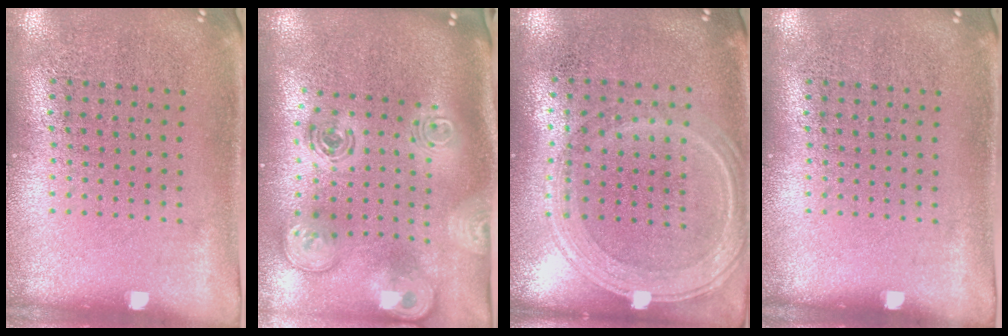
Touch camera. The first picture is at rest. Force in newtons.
{"total": 2.9, "press": 2.0, "slide": 2.1}
{"total": 1.2, "press": 1.1, "slide": 0.5}
{"total": 0.0}